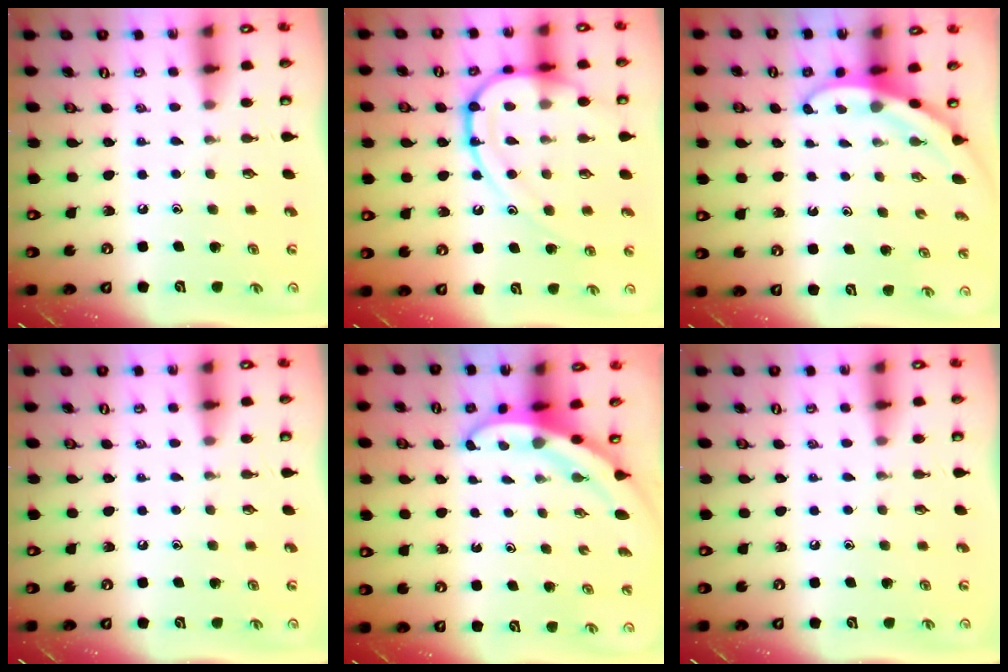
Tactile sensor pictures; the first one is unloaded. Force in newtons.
{"total": 14.1, "press": 14.0, "slide": 1.6}
{"total": 3.4, "press": 3.4, "slide": 0.1}
{"total": 0.0}
{"total": 5.5, "press": 5.5, "slide": 0.3}
{"total": 0.0}